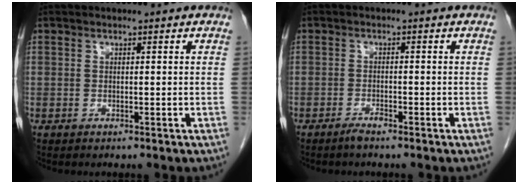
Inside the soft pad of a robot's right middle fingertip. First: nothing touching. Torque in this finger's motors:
{"motor_torque": [-0.19, 0.13, 0.02, -0.01]}